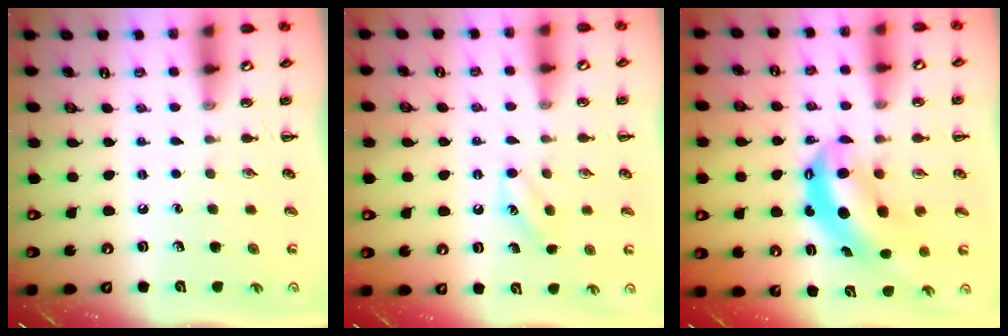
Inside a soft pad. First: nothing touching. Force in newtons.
{"total": 6.2, "press": 6.0, "slide": 1.7}
{"total": 8.1, "press": 7.9, "slide": 1.7}